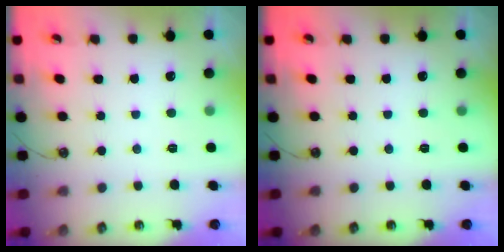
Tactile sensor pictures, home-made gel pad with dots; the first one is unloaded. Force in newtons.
{"total": 0.0}